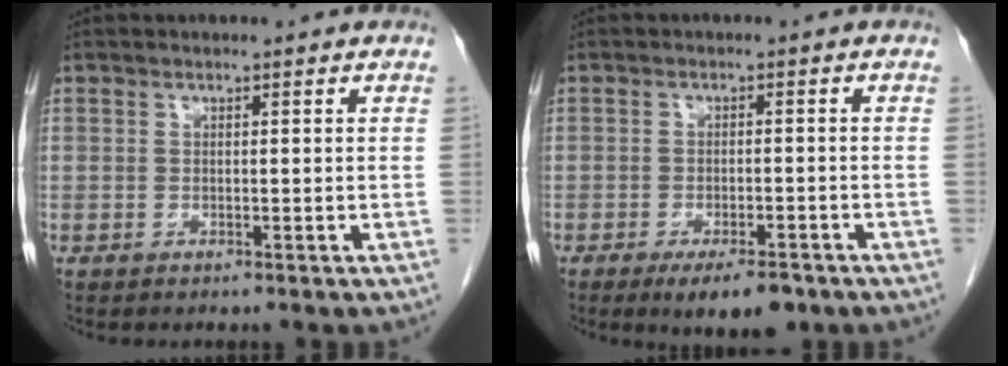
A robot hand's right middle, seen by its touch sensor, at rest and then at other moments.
{"total": 6.6, "force": [-4.5, 2.1, 4.4], "torque": [-0.060, -0.007, -0.063]}